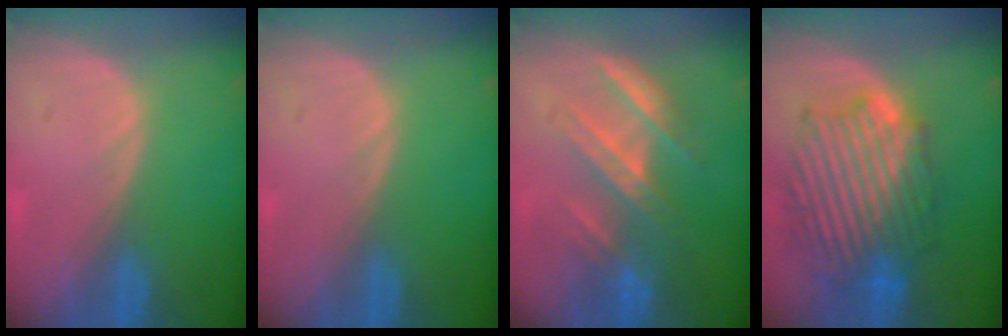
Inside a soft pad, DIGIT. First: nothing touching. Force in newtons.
{"total": 0.0}
{"total": 7.2, "press": 6.7, "slide": 2.6}
{"total": 11.7, "press": 11.7, "slide": 0.8}